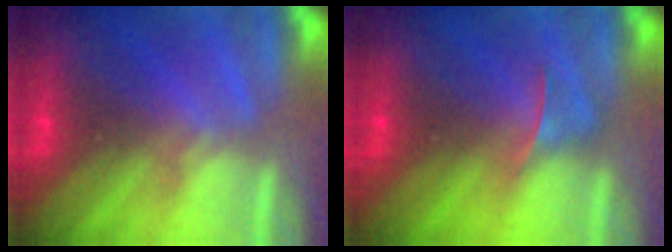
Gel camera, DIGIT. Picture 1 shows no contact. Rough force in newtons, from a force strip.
{"total": 2.4}